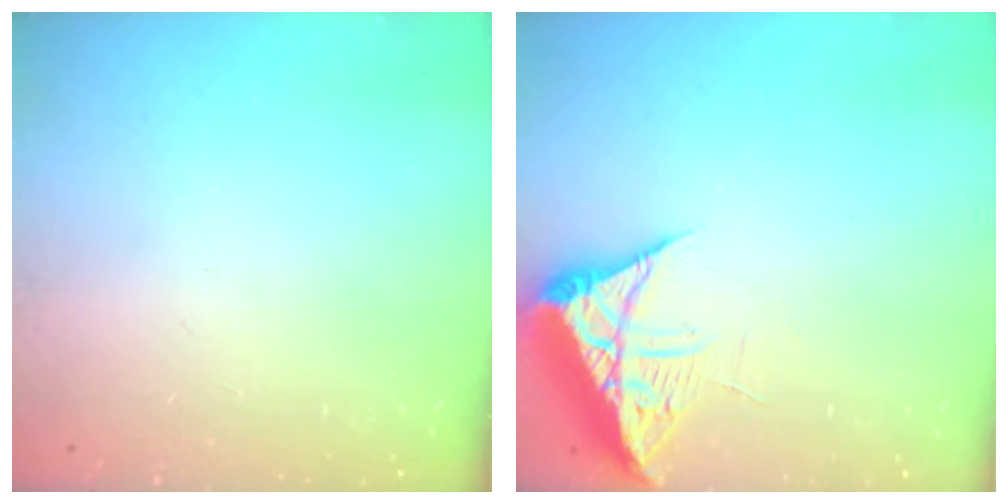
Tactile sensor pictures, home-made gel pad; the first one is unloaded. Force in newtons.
{"total": 8.1, "press": 8.0, "slide": 0.8}